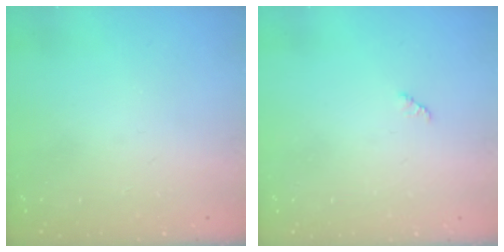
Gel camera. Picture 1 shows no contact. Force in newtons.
{"total": 2.8, "press": 2.8, "slide": 0.4}